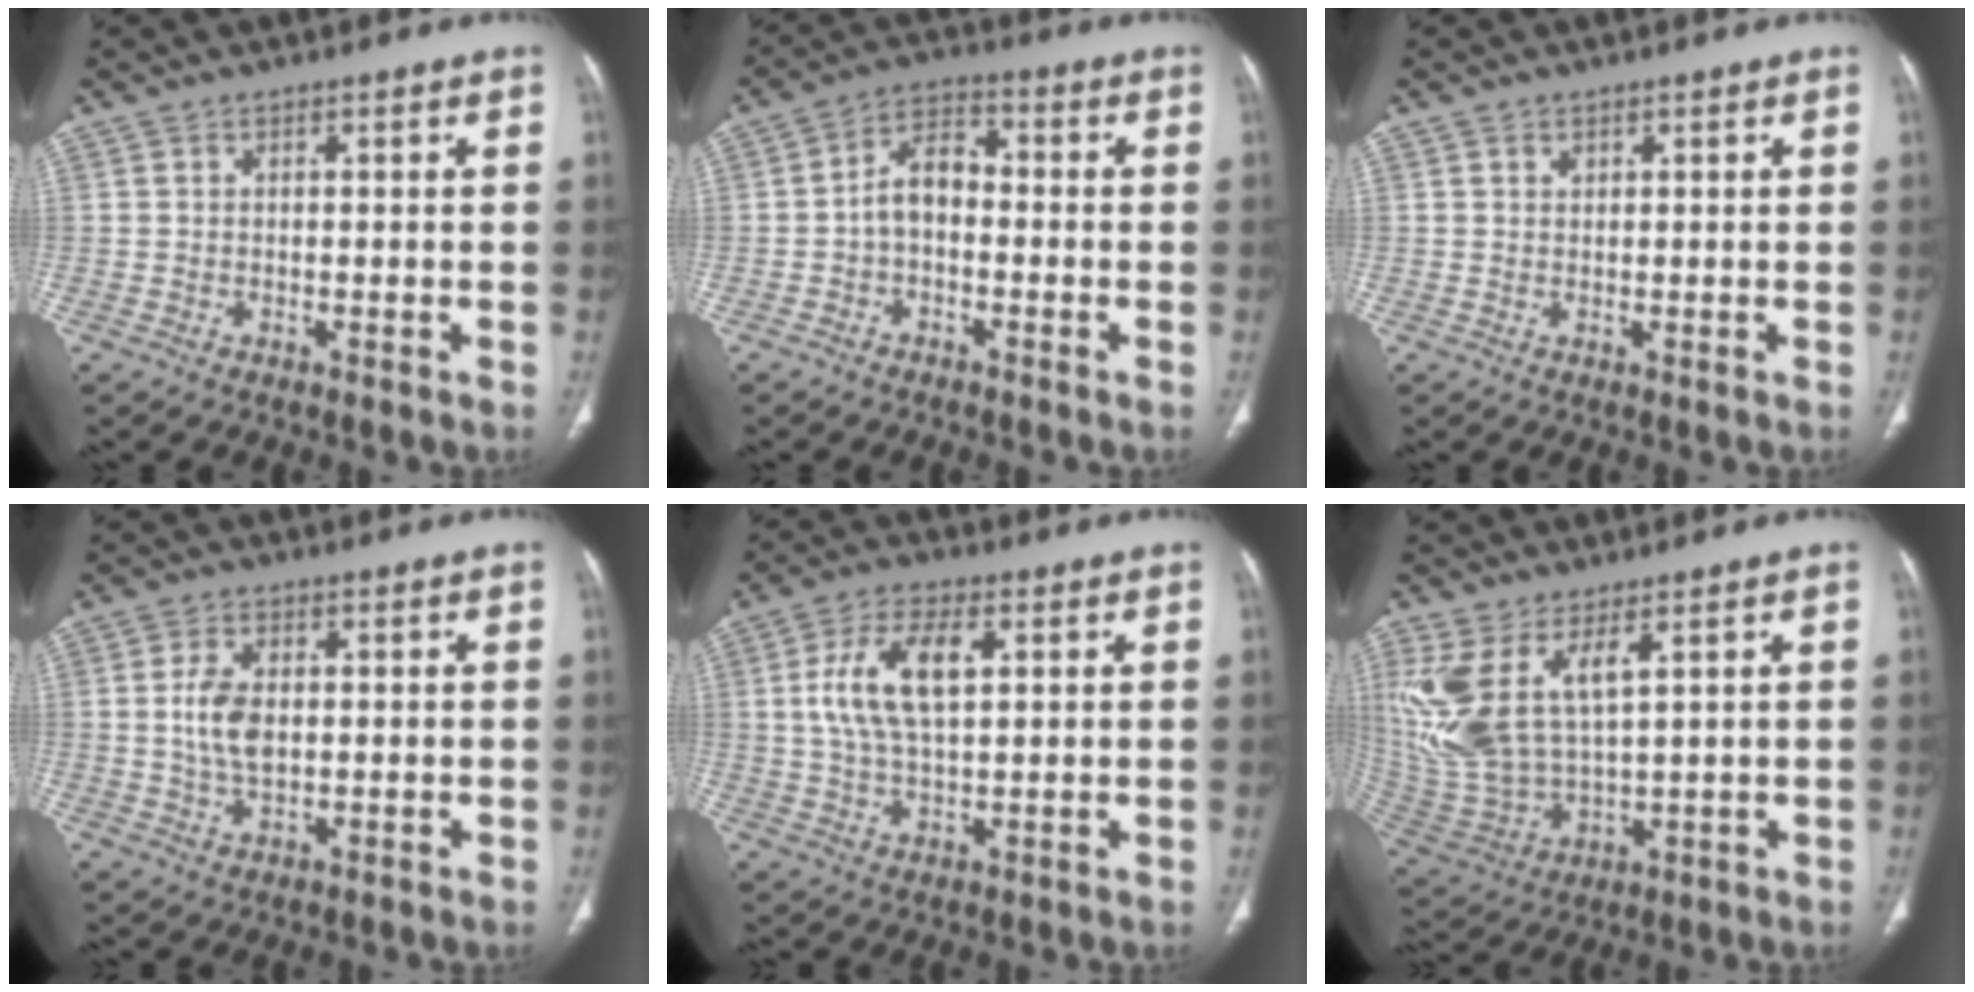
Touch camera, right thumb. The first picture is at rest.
{"total": 6.1, "force": [-1.3, 3.9, 4.5], "torque": [-0.068, 0.029, -0.036]}
{"total": 0.8, "force": [0.6, 0.5, 0.2], "torque": [0.001, -0.003, 0.010]}
{"total": 6.2, "force": [0.4, 3.6, 5.1], "torque": [-0.102, -0.001, 0.008]}
{"total": 10.9, "force": [2.4, 5.2, 9.3], "torque": [-0.182, 0.005, 0.045]}
{"total": 14.9, "force": [5.6, 6.7, 12.0], "torque": [-0.266, -0.022, 0.134]}